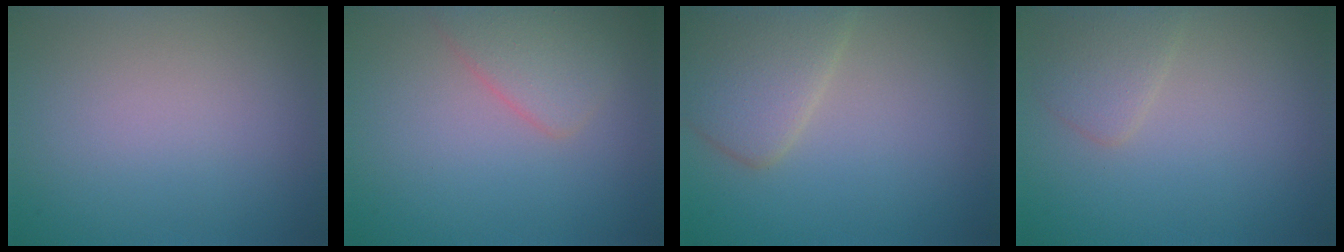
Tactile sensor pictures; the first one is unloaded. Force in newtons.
{"total": 2.6, "press": 2.6, "slide": 0.1}
{"total": 4.4, "press": 4.4, "slide": 0.3}
{"total": 2.0, "press": 2.0, "slide": 0.0}